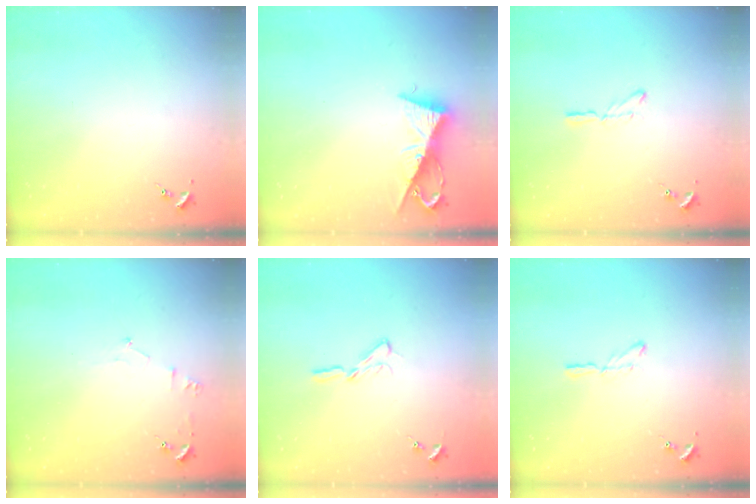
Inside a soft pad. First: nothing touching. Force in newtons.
{"total": 9.9, "press": 9.9, "slide": 0.4}
{"total": 2.9, "press": 2.9, "slide": 0.3}
{"total": 6.6, "press": 6.6, "slide": 0.9}
{"total": 3.5, "press": 3.5, "slide": 0.4}
{"total": 3.2, "press": 3.2, "slide": 0.3}